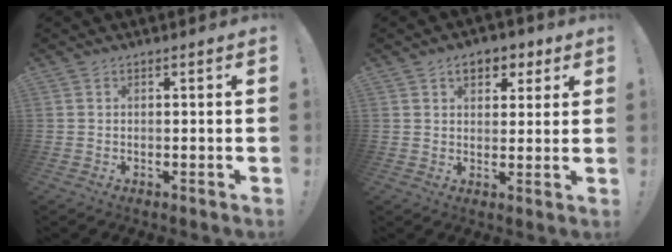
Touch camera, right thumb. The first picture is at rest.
{"total": 6.8, "force": [3.3, 4.7, 3.7], "torque": [-0.046, -0.006, 0.058]}